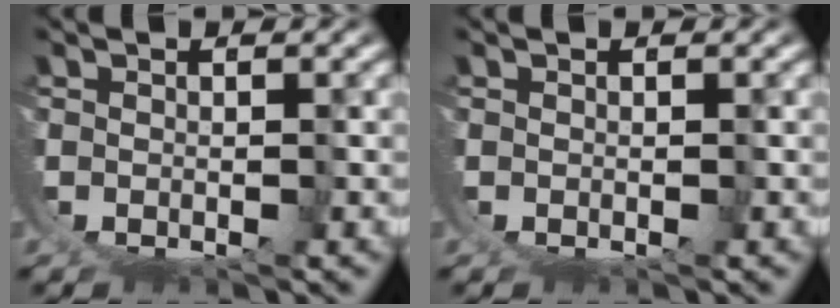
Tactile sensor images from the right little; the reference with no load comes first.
{"total": 0.0}